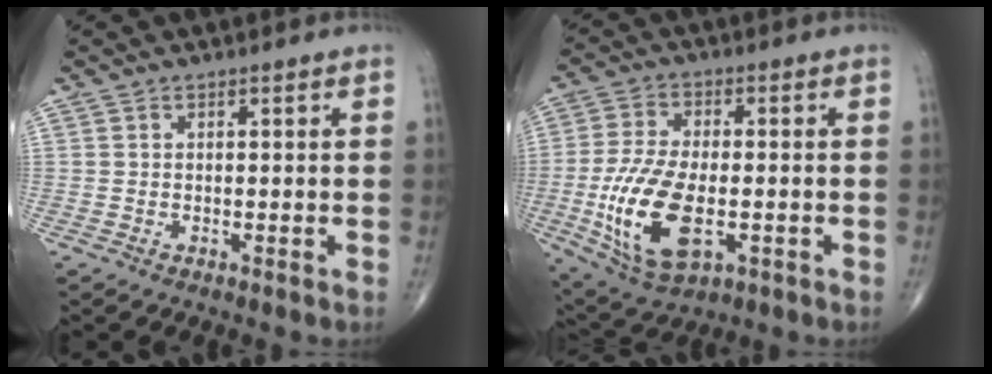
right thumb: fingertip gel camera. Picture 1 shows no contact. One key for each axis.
{"total": 15.8, "fx": -3.4, "fy": 8.0, "fz": 13.2, "tx": -0.264, "ty": -0.002, "tz": -0.050}